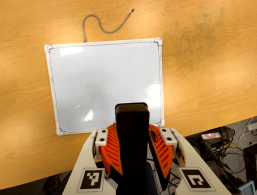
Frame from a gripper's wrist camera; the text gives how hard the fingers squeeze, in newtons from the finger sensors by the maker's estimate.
{"total": 8.7, "left": 9.3, "right": 8.1}